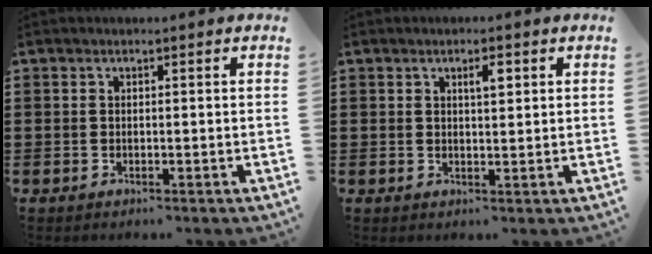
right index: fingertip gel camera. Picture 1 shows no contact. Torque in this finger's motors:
{"motor_torque": [0.05, -0.04, 0.06, 0.05]}